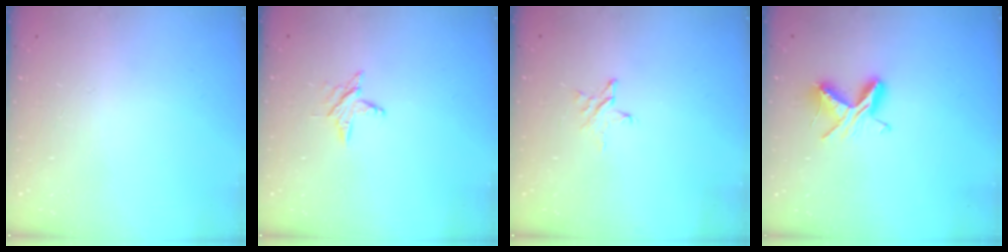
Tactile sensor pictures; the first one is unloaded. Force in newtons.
{"total": 4.1, "press": 4.0, "slide": 0.5}
{"total": 3.3, "press": 3.3, "slide": 0.4}
{"total": 7.2, "press": 7.1, "slide": 0.7}